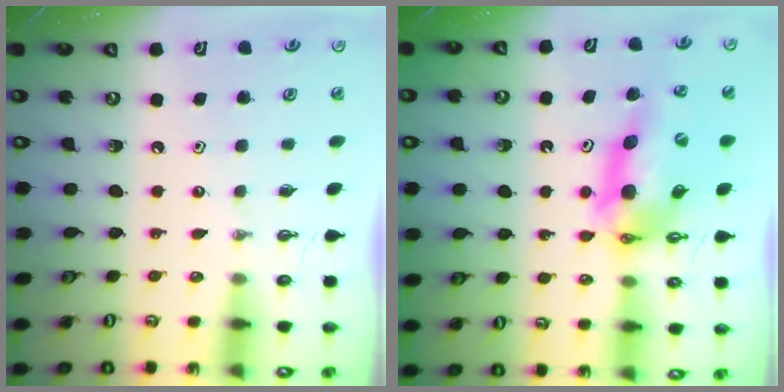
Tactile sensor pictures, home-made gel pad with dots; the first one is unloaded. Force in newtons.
{"total": 12.5, "press": 12.4, "slide": 1.3}